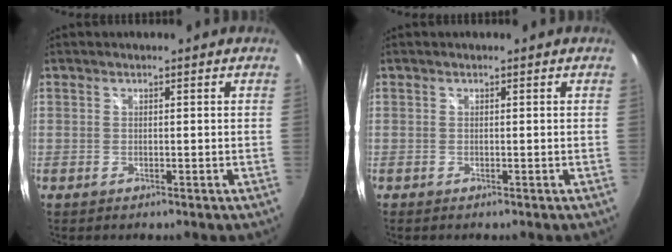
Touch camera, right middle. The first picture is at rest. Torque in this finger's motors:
{"motor_torque": [0.03, 0.09, 0.00, 0.01]}